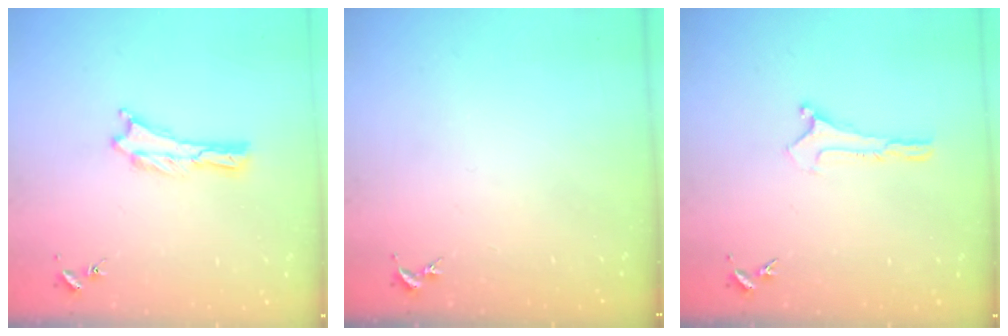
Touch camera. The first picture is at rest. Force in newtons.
{"total": 0.0}
{"total": 0.0}